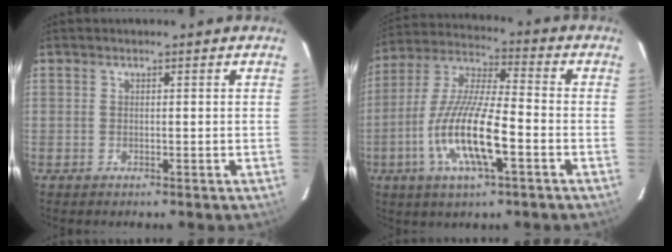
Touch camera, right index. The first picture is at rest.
{"total": 15.3, "force": [-5.3, 3.5, 14.0], "torque": [-0.287, -0.012, -0.105]}